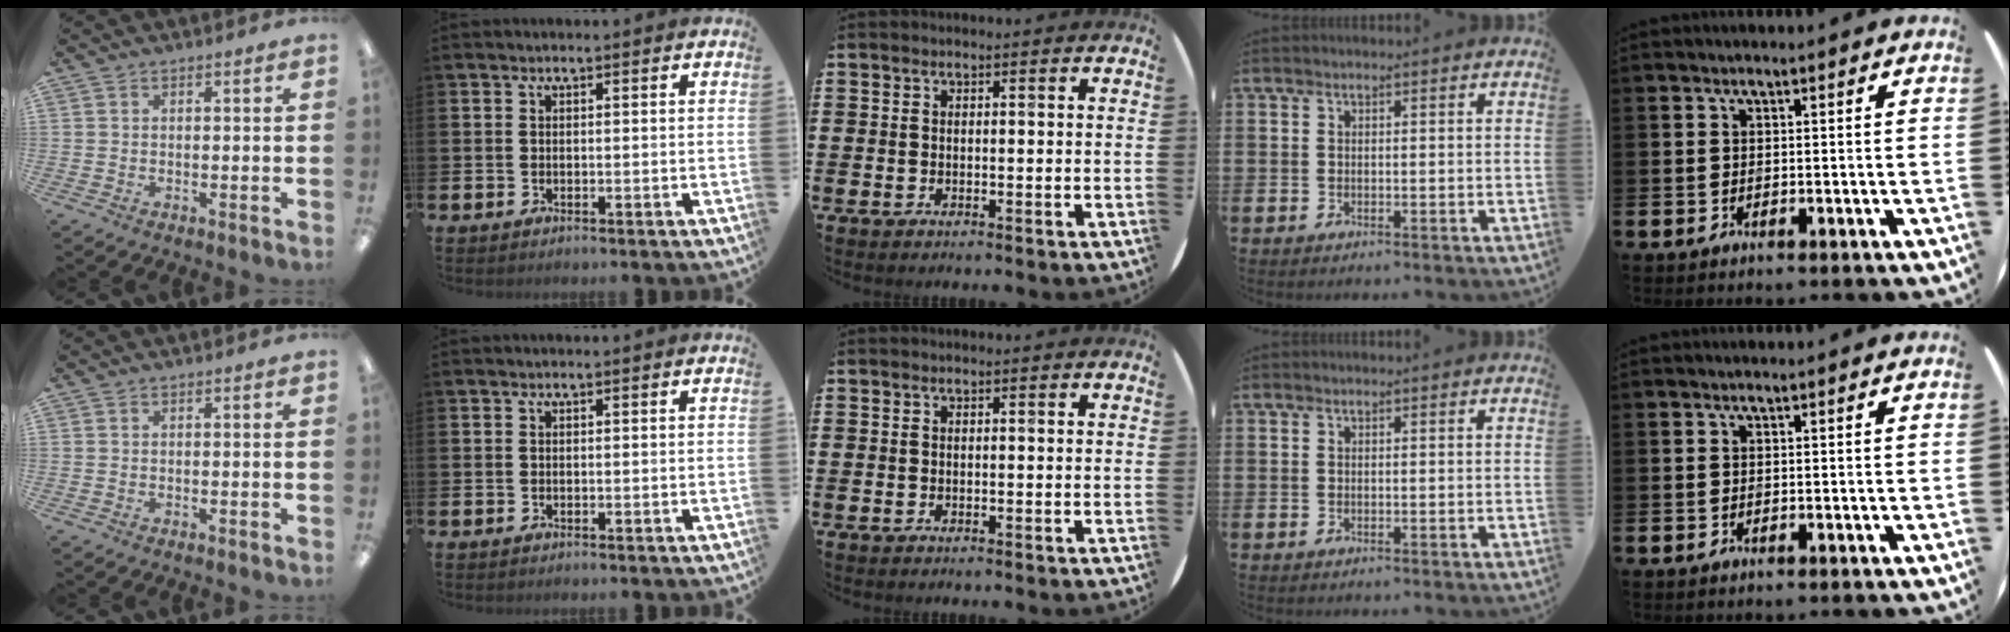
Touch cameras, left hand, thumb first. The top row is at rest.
{}